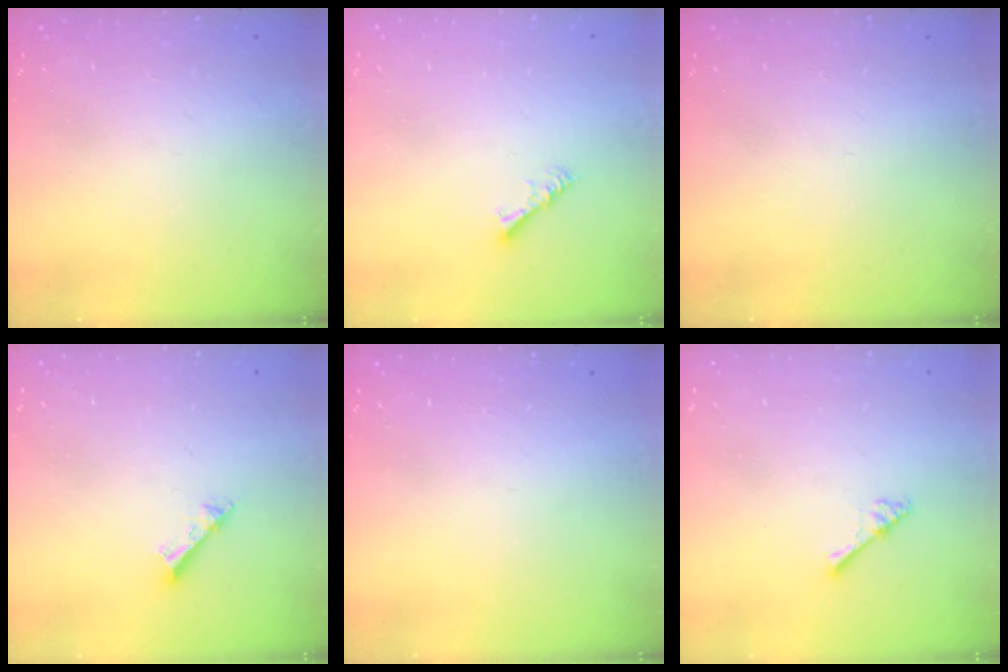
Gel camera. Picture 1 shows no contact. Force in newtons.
{"total": 3.6, "press": 3.5, "slide": 0.7}
{"total": 0.0}
{"total": 2.5, "press": 2.5, "slide": 0.1}
{"total": 0.0}
{"total": 2.4, "press": 2.4, "slide": 0.4}